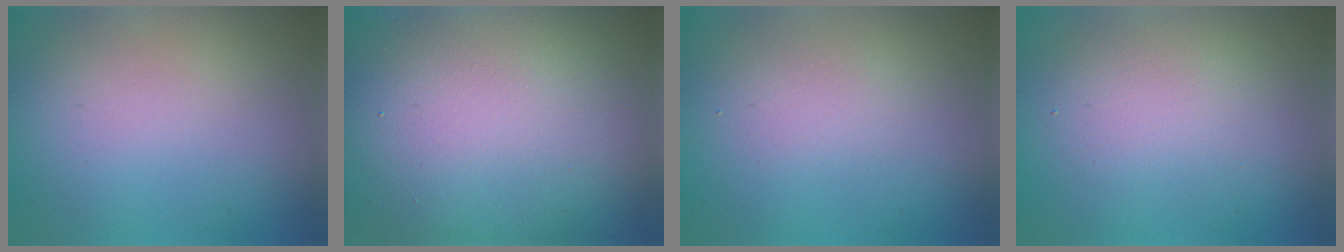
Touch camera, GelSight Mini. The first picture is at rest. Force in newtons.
{"total": 21.1, "press": 21.1, "slide": 1.4}
{"total": 1.6, "press": 1.6, "slide": 0.1}
{"total": 3.1, "press": 3.1, "slide": 0.1}